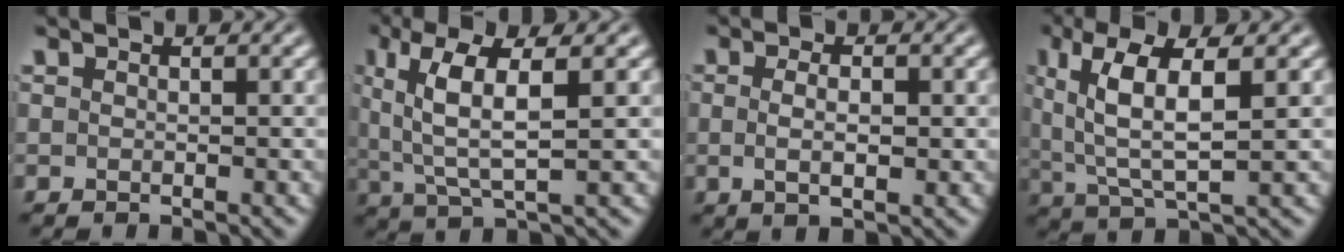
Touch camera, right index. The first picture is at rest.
{"total": 5.4, "force": [1.0, 1.8, 5.0], "torque": [-0.097, -0.005, 0.028]}
{"total": 2.4, "force": [-0.3, 0.4, 2.3], "torque": [-0.040, -0.009, 0.002]}
{"total": 6.0, "force": [1.2, 2.3, 5.4], "torque": [-0.106, -0.007, 0.034]}